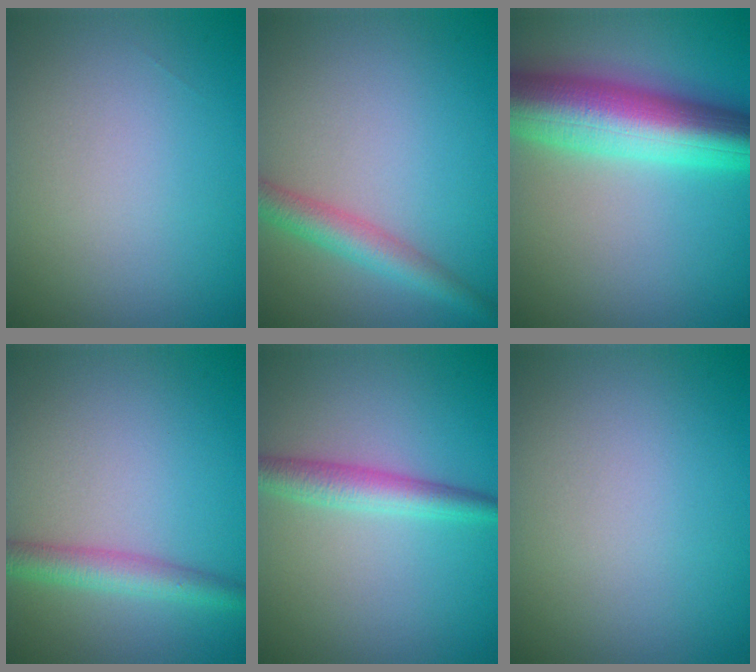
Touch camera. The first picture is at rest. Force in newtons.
{"total": 3.3, "press": 3.3, "slide": 0.1}
{"total": 10.8, "press": 10.8, "slide": 0.2}
{"total": 3.2, "press": 3.2, "slide": 0.1}
{"total": 2.9, "press": 2.9, "slide": 0.0}
{"total": 0.0}